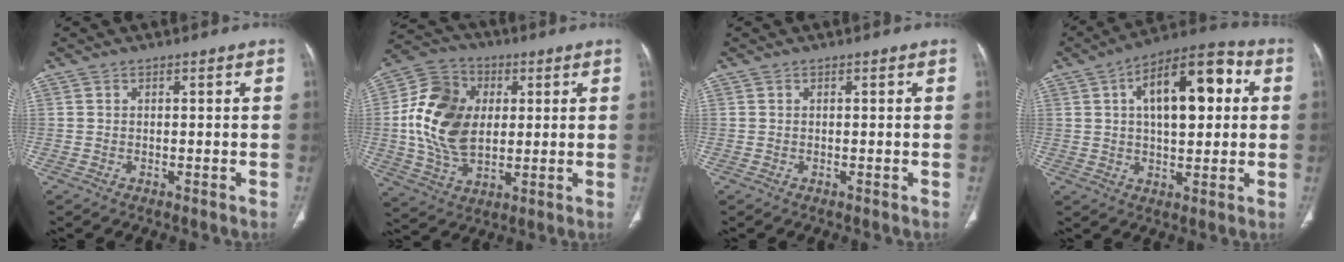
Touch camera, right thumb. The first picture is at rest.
{"total": 16.8, "force": [1.7, 11.6, 11.9], "torque": [-0.211, 0.005, 0.032]}
{"total": 0.0}
{"total": 16.5, "force": [3.8, 7.9, 14.0], "torque": [-0.187, 0.021, 0.052]}